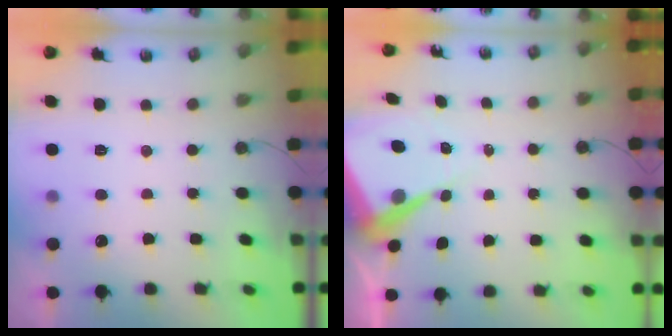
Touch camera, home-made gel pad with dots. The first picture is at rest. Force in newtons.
{"total": 9.3, "press": 9.2, "slide": 0.9}